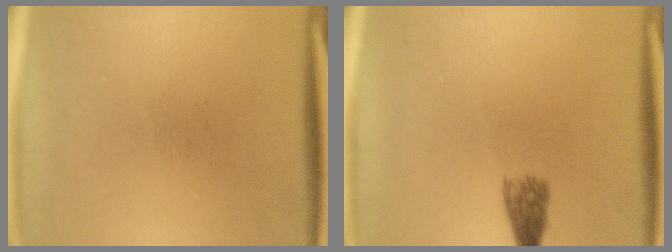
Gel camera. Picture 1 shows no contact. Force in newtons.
{"total": 2.7}